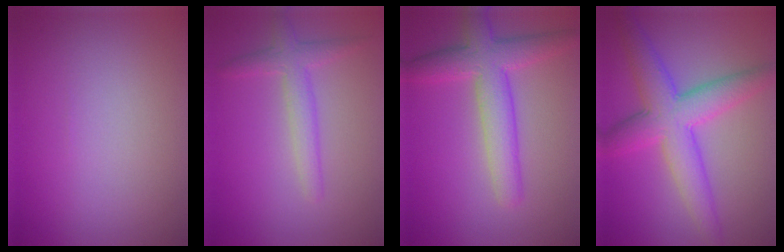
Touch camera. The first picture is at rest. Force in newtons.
{"total": 2.3, "press": 2.3, "slide": 0.0}
{"total": 5.4, "press": 5.4, "slide": 0.2}
{"total": 6.6, "press": 6.6, "slide": 0.1}